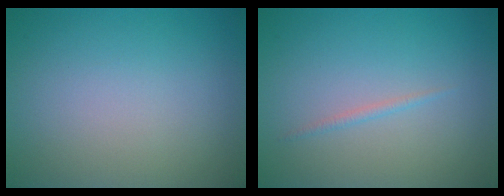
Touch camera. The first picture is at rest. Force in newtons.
{"total": 0.6, "press": 0.6, "slide": 0.0}